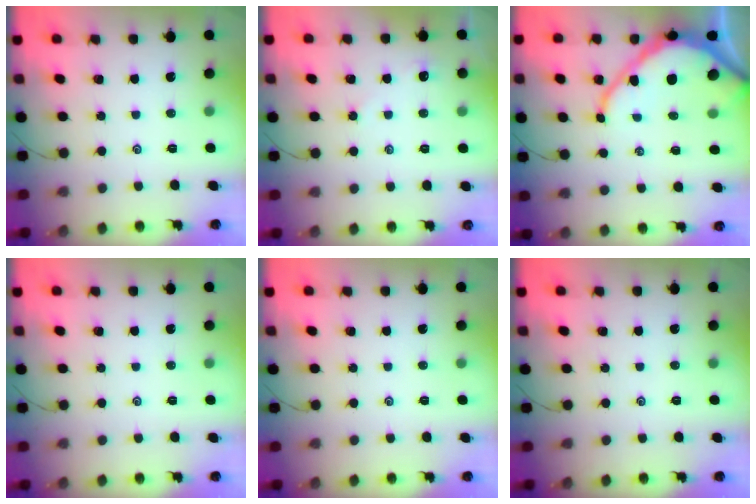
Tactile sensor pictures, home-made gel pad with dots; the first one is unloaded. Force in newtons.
{"total": 2.3, "press": 2.3, "slide": 0.3}
{"total": 12.9, "press": 12.9, "slide": 1.1}
{"total": 0.0}
{"total": 0.0}
{"total": 0.0}